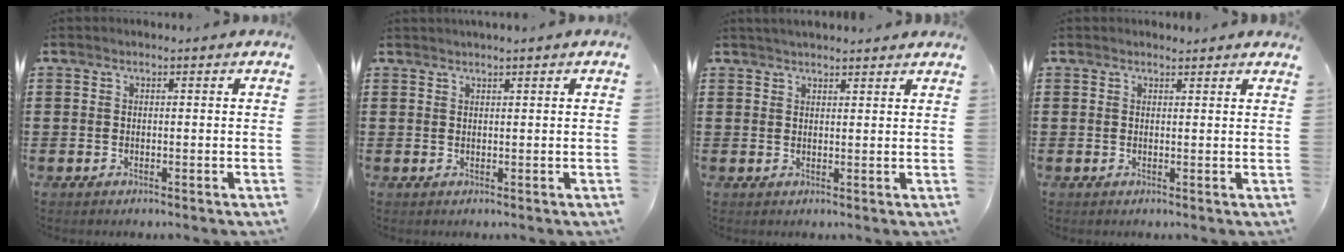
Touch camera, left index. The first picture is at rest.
{"total": 0.8, "force": [0.7, -0.1, 0.4], "torque": [-0.006, -0.002, 0.014]}
{"total": 2.0, "force": [2.0, 0.1, 0.4], "torque": [-0.012, 0.000, 0.038]}
{"total": 1.1, "force": [1.1, 0.2, 0.1], "torque": [-0.005, 0.000, 0.021]}